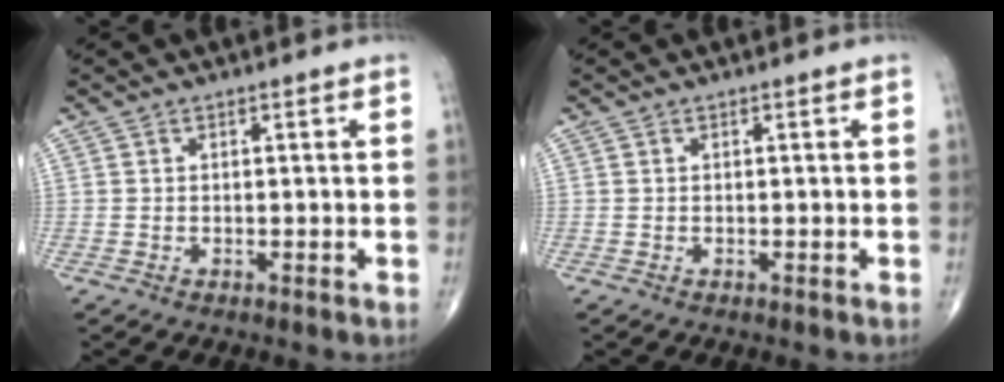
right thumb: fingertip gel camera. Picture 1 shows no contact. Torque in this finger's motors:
{"motor_torque": [-0.01, 0.01, 0.03, -0.03, 0.00]}